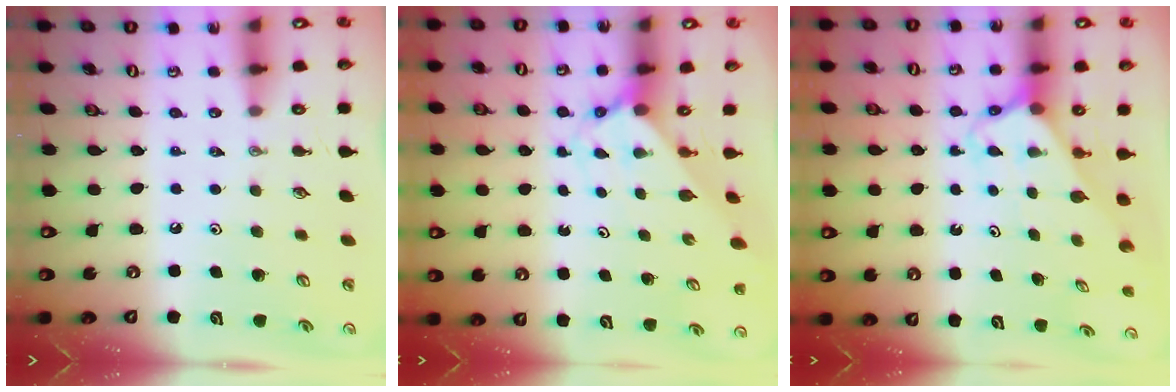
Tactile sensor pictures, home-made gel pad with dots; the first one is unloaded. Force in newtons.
{"total": 2.3, "press": 2.2, "slide": 0.2}
{"total": 2.5, "press": 2.5, "slide": 0.2}